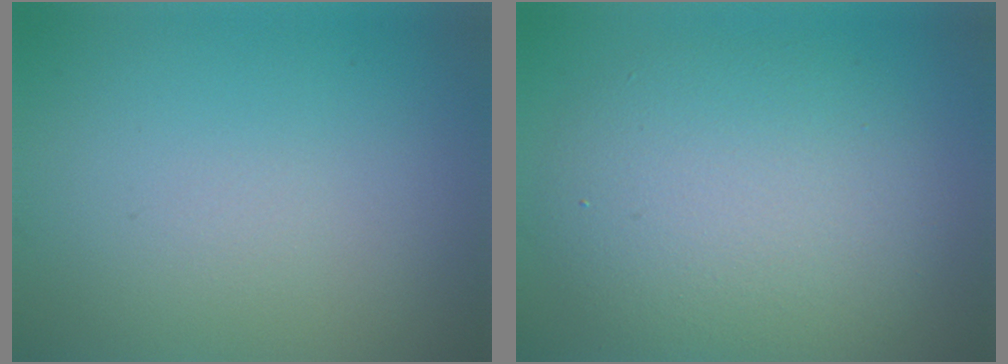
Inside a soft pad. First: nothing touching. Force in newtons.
{"total": 7.5, "press": 7.5, "slide": 0.4}